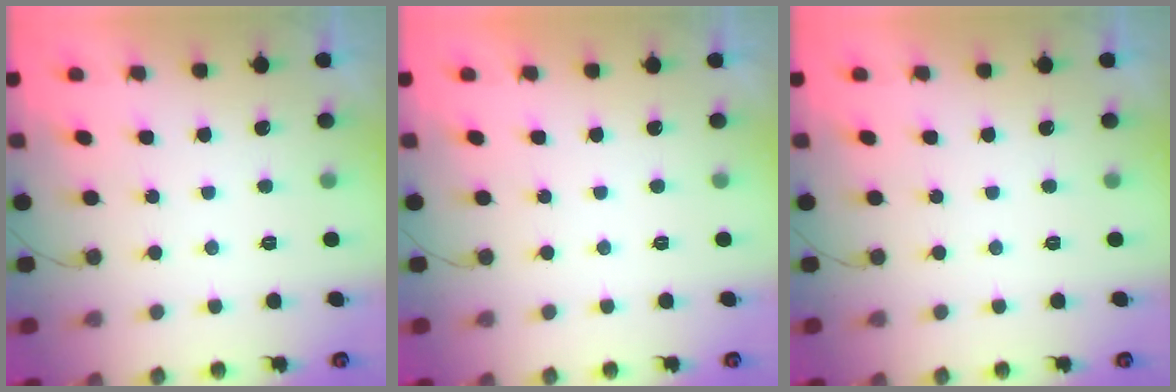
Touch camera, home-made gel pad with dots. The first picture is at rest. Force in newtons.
{"total": 1.7, "press": 1.7, "slide": 0.1}
{"total": 0.0}